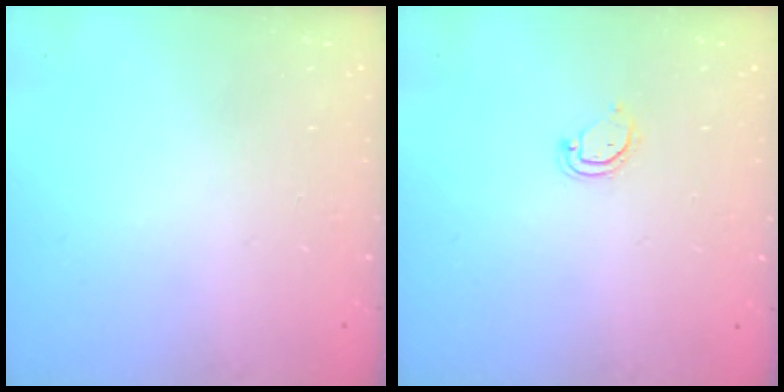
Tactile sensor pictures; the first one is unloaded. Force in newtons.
{"total": 3.1, "press": 3.1, "slide": 0.4}